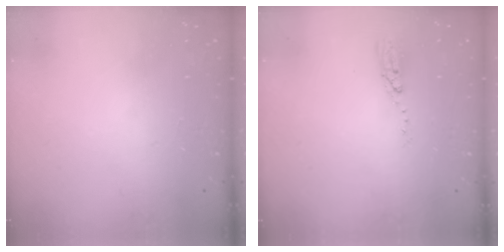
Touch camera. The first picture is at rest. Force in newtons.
{"total": 4.3, "press": 4.3, "slide": 0.2}